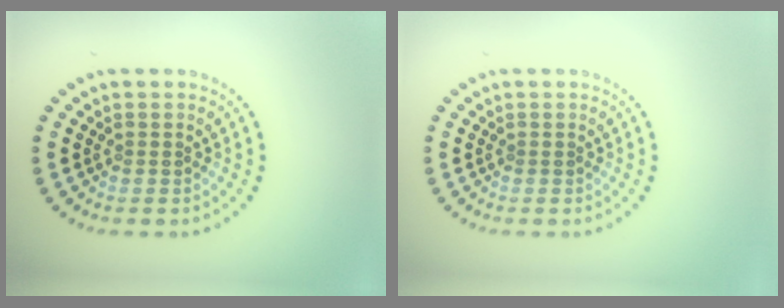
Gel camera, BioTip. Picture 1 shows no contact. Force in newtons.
{"total": 0.0}